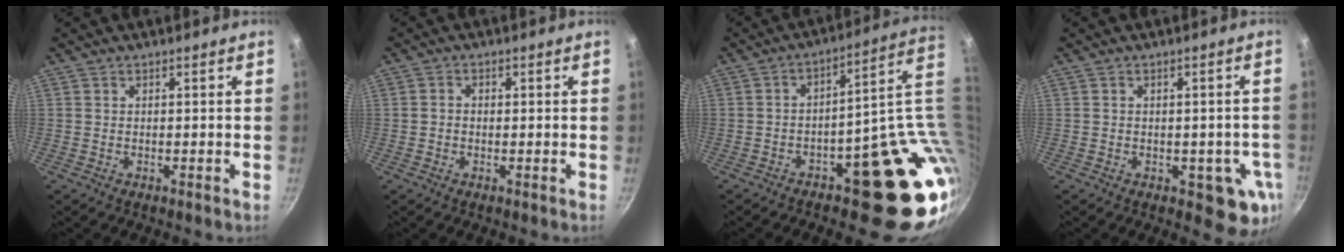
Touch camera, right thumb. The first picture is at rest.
{"total": 1.5, "force": [-0.1, 1.3, 0.8], "torque": [-0.014, 0.006, -0.006]}
{"total": 19.9, "force": [-1.0, 9.4, 17.4], "torque": [-0.134, 0.013, -0.001]}
{"total": 7.3, "force": [-1.9, 4.2, 5.7], "torque": [-0.031, 0.004, -0.021]}